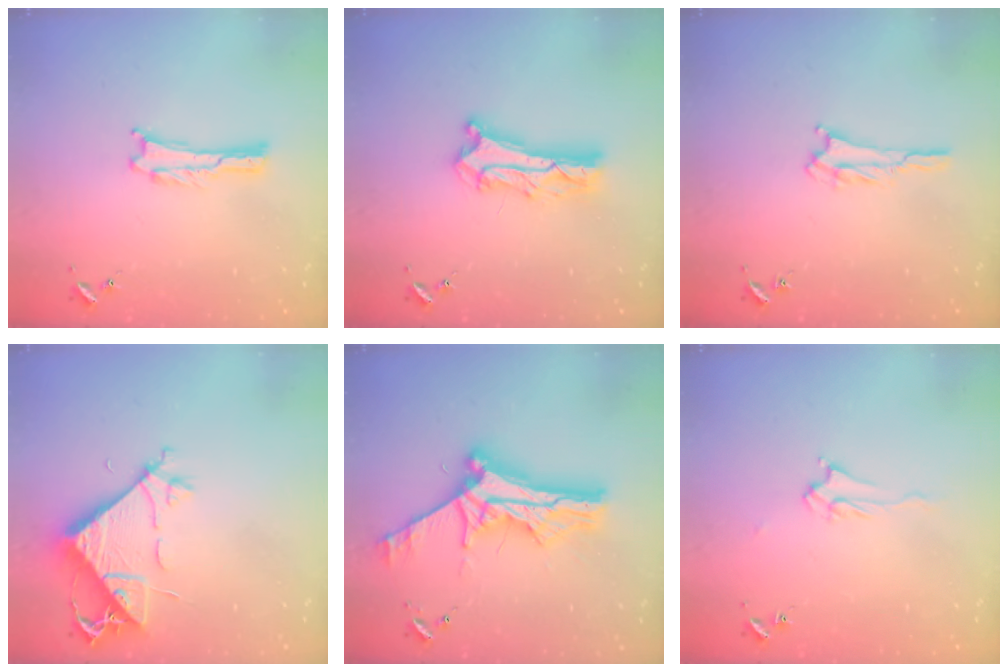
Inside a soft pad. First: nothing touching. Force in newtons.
{"total": 8.3, "press": 8.3, "slide": 0.7}
{"total": 2.3, "press": 2.2, "slide": 0.4}
{"total": 7.6, "press": 7.5, "slide": 1.2}
{"total": 11.4, "press": 11.4, "slide": 1.1}
{"total": 2.5, "press": 2.4, "slide": 0.4}